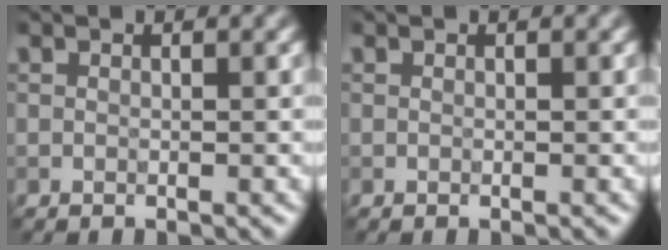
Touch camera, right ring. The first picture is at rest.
{"total": 0.0}